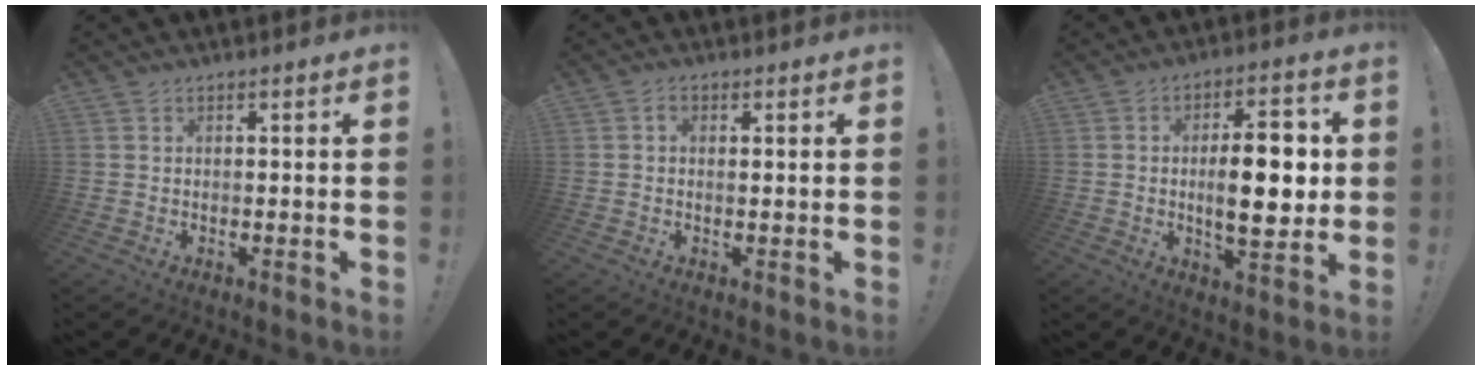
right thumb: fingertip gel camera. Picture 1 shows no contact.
{"total": 1.3, "force": [0.6, 0.7, 0.9], "torque": [-0.003, -0.003, 0.006]}
{"total": 14.5, "force": [0.3, 5.7, 13.3], "torque": [-0.201, 0.000, -0.002]}